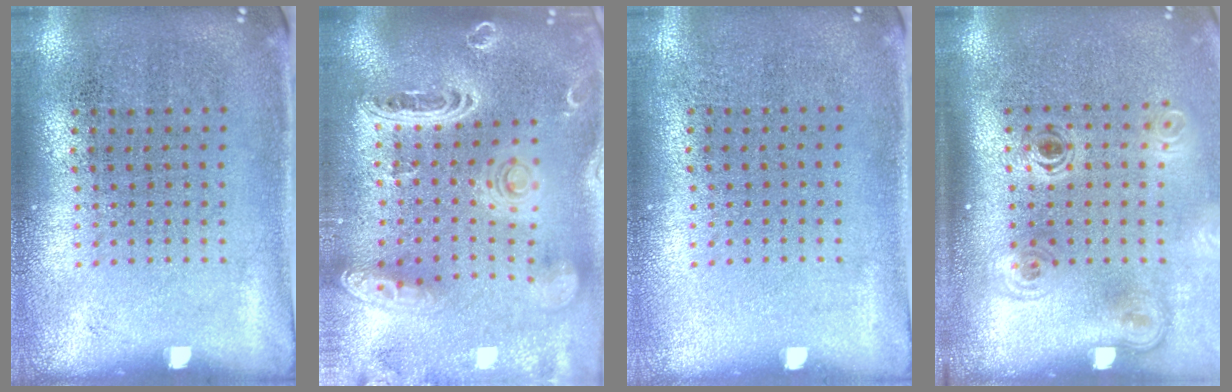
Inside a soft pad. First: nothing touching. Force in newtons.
{"total": 3.7, "press": 2.9, "slide": 2.2}
{"total": 0.0}
{"total": 2.0, "press": 1.4, "slide": 1.5}